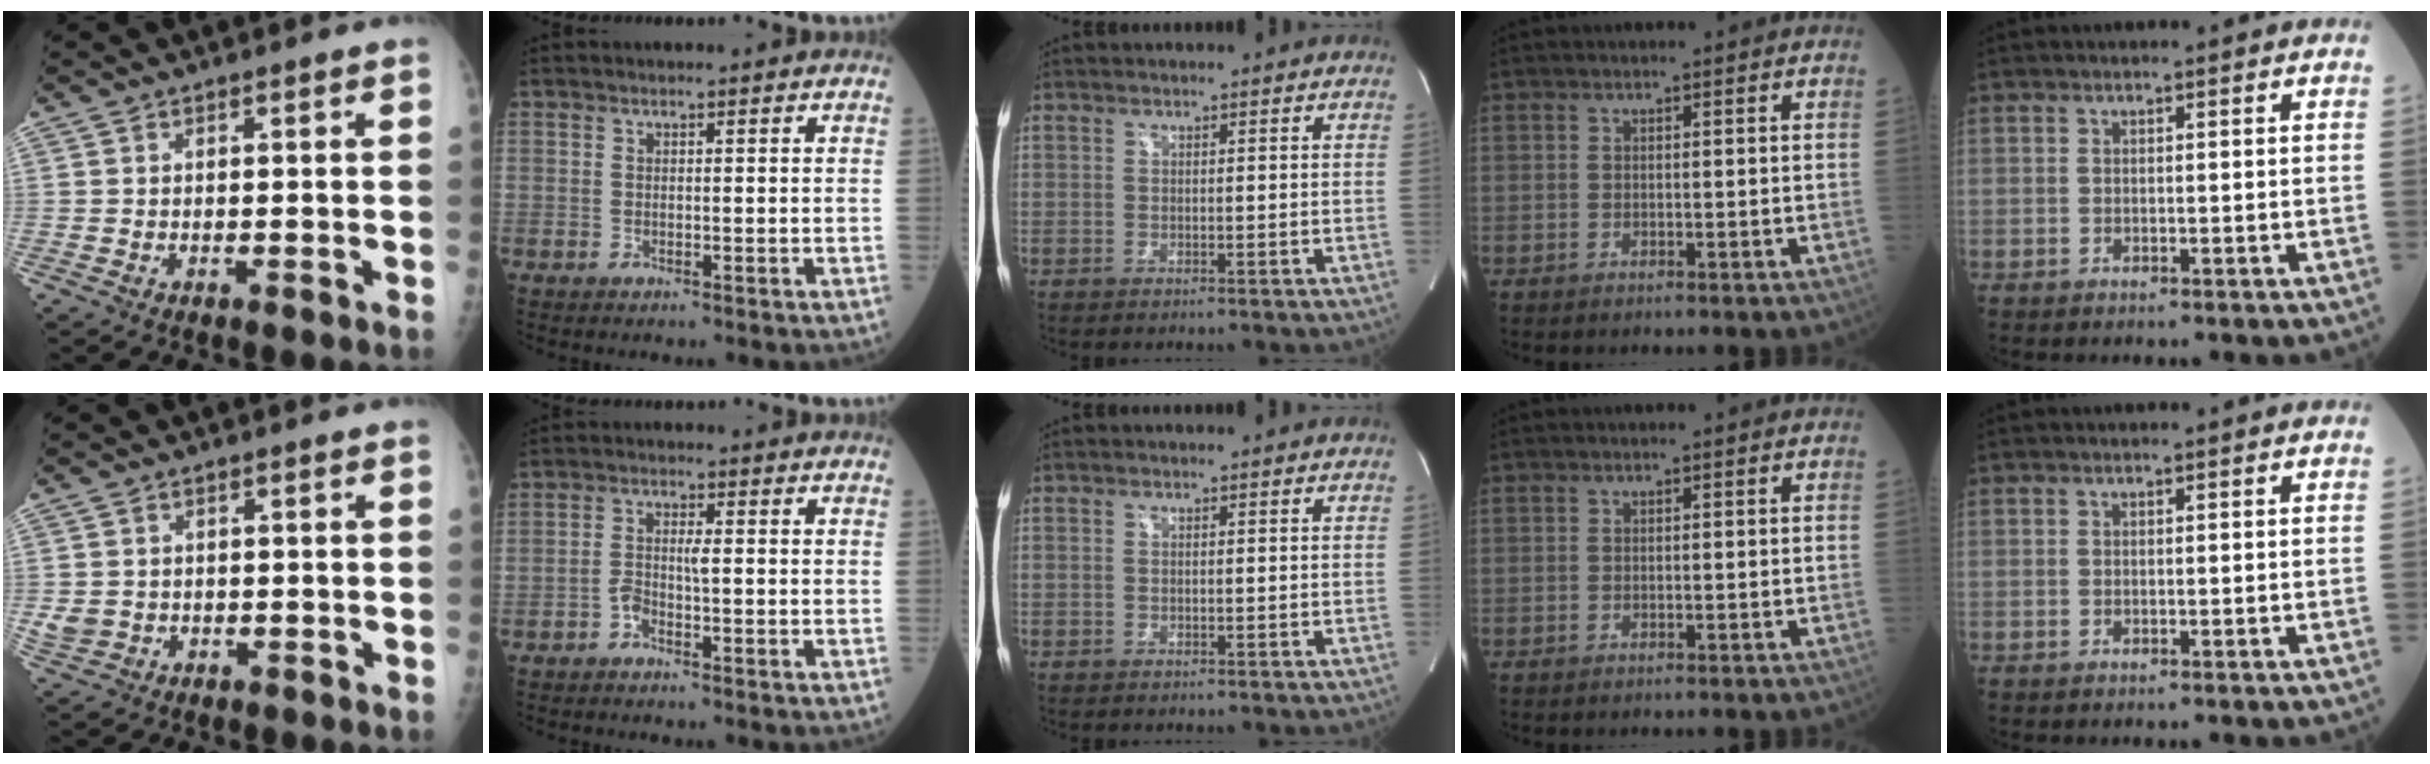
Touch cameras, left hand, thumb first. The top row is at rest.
{"thumb": {"total": 3.2, "force": [-0.6, 2.9, 1.1], "torque": [-0.016, 0.006, -0.003]}, "index": {"total": 2.3, "force": [-1.0, 0.5, 1.9], "torque": [-0.038, 0.006, -0.019]}}